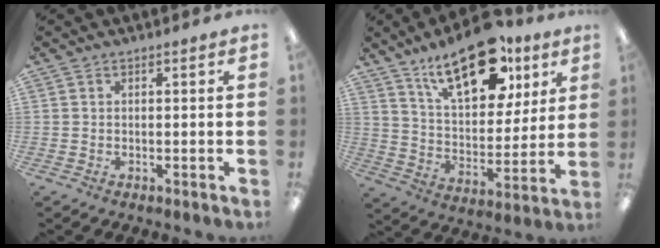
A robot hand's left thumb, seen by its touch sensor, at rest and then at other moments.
{"total": 21.7, "force": [13.4, 10.6, 13.5], "torque": [-0.198, -0.061, 0.227]}